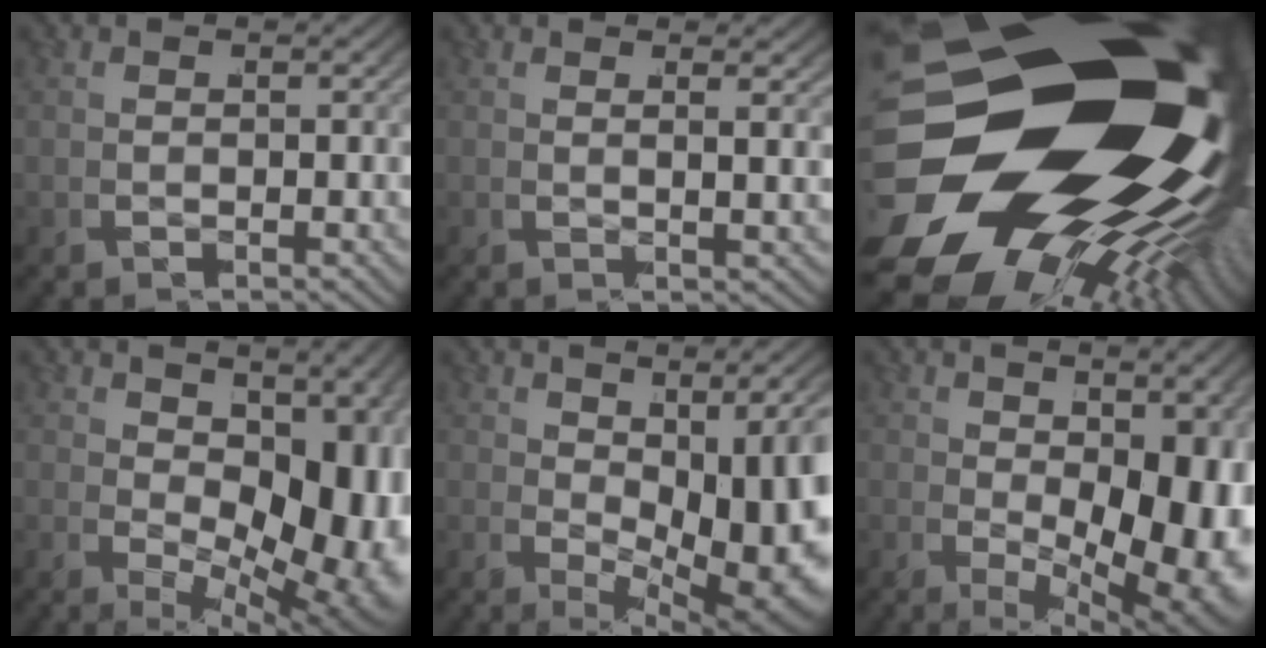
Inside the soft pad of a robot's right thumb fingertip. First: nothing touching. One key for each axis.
{"total": 1.4, "fx": 1.0, "fy": -0.7, "fz": 0.6, "tx": -0.011, "ty": 0.008, "tz": 0.017}
{"total": 44.8, "fx": -2.7, "fy": 27.9, "fz": 35.0, "tx": -0.491, "ty": -0.072, "tz": -0.023}
{"total": 10.8, "fx": -0.7, "fy": 5.9, "fz": 9.0, "tx": -0.146, "ty": -0.049, "tz": 0.023}
{"total": 9.8, "fx": -0.2, "fy": 4.7, "fz": 8.6, "tx": -0.119, "ty": -0.025, "tz": 0.027}
{"total": 10.7, "fx": -1.3, "fy": 5.6, "fz": 9.1, "tx": -0.137, "ty": -0.039, "tz": 0.011}